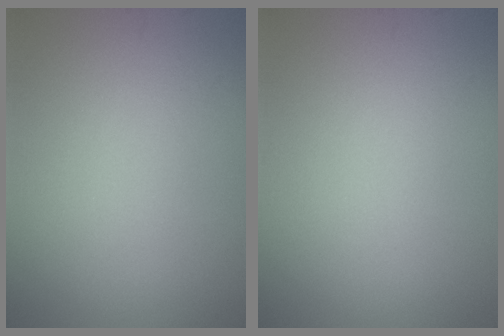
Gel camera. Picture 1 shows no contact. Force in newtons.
{"total": 0.0}